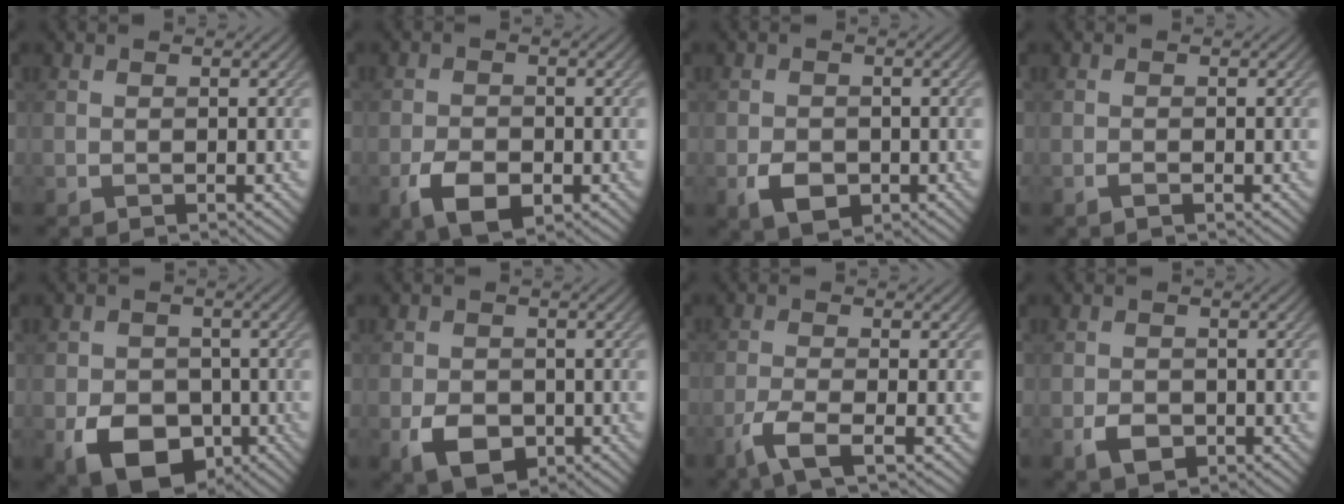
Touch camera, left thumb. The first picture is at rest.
{"total": 5.1, "force": [-2.3, 3.0, 3.4], "torque": [-0.068, -0.010, -0.046]}
{"total": 3.4, "force": [-1.3, 2.4, 2.0], "torque": [-0.040, -0.011, -0.027]}
{"total": 0.8, "force": [-0.5, 0.2, 0.6], "torque": [-0.012, 0.000, -0.009]}
{"total": 7.9, "force": [-3.2, 5.8, 4.3], "torque": [-0.080, -0.021, -0.057]}
{"total": 4.7, "force": [-1.7, 3.4, 2.7], "torque": [-0.053, -0.014, -0.034]}
{"total": 4.3, "force": [-2.4, 0.8, 3.5], "torque": [-0.071, -0.004, -0.060]}
{"total": 2.7, "force": [-1.2, 1.9, 1.5], "torque": [-0.029, -0.008, -0.025]}